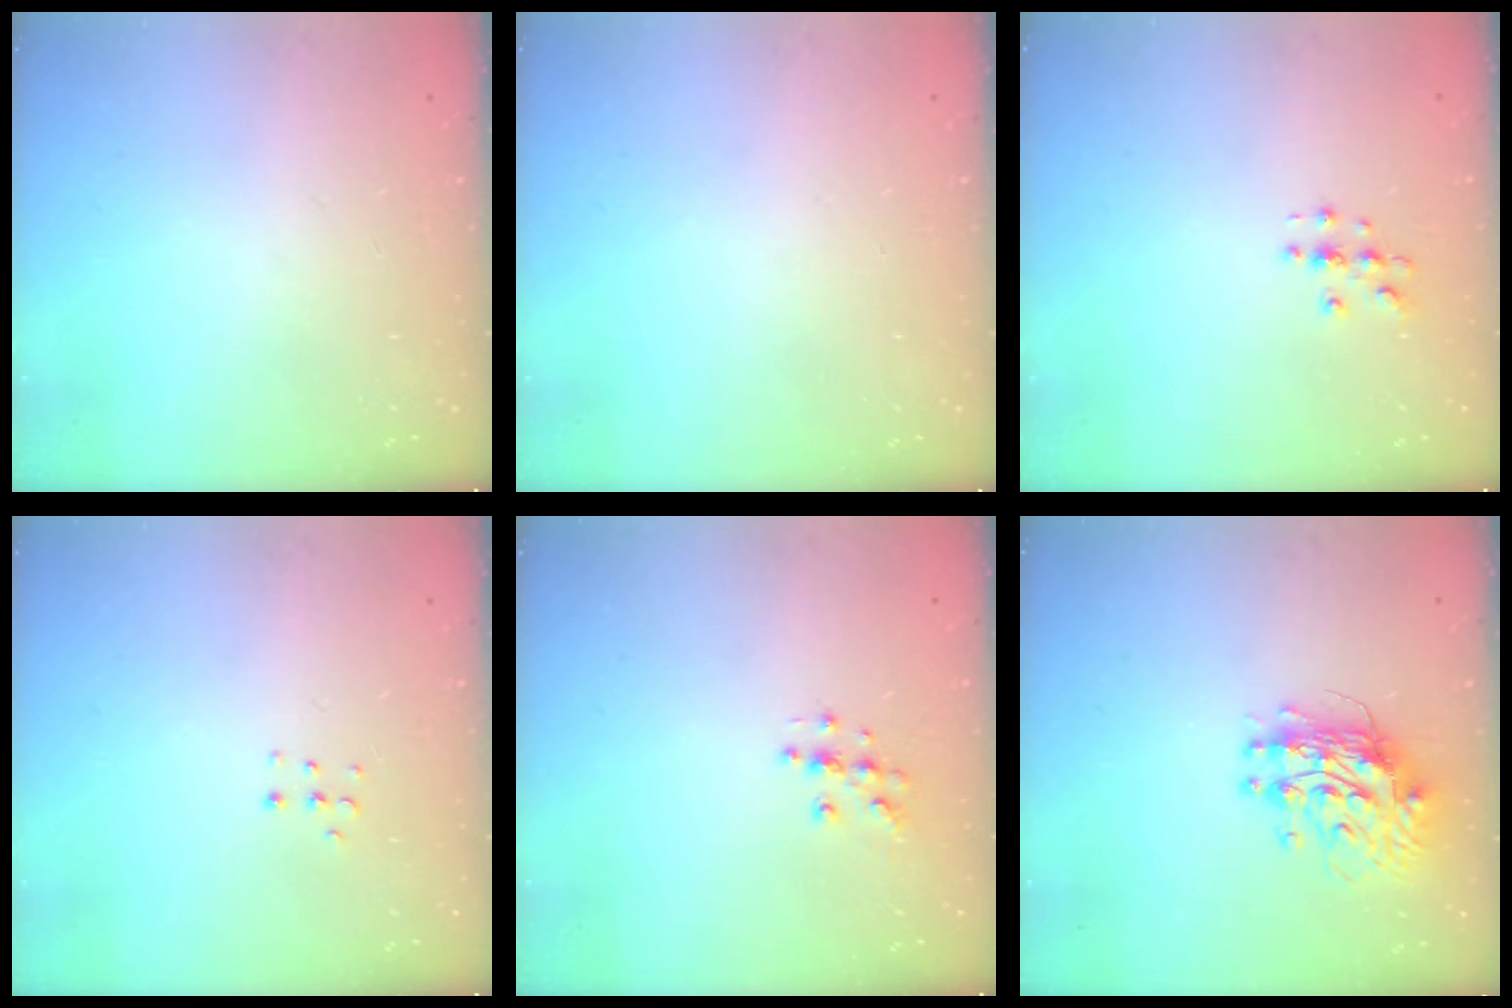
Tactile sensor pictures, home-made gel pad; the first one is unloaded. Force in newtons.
{"total": 0.0}
{"total": 2.8, "press": 2.8, "slide": 0.2}
{"total": 3.8, "press": 3.8, "slide": 0.6}
{"total": 5.0, "press": 4.7, "slide": 1.6}
{"total": 11.0, "press": 10.9, "slide": 1.0}